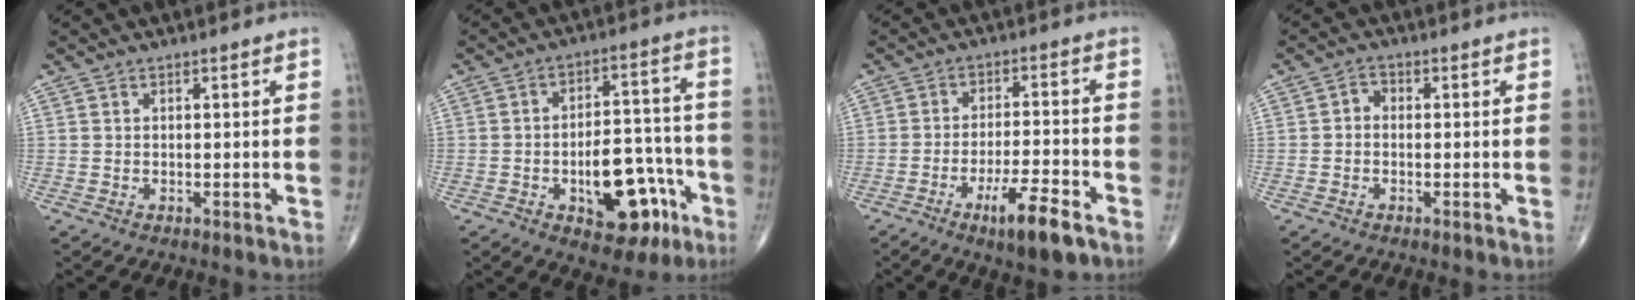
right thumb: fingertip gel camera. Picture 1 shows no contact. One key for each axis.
{"total": 15.5, "fx": -6.0, "fy": 8.1, "fz": 11.7, "tx": -0.132, "ty": 0.052, "tz": -0.075}
{"total": 9.6, "fx": -5.5, "fy": 2.0, "fz": 7.6, "tx": -0.130, "ty": 0.022, "tz": -0.086}
{"total": 1.9, "fx": -0.4, "fy": 1.5, "fz": 1.1, "tx": -0.009, "ty": 0.008, "tz": -0.016}